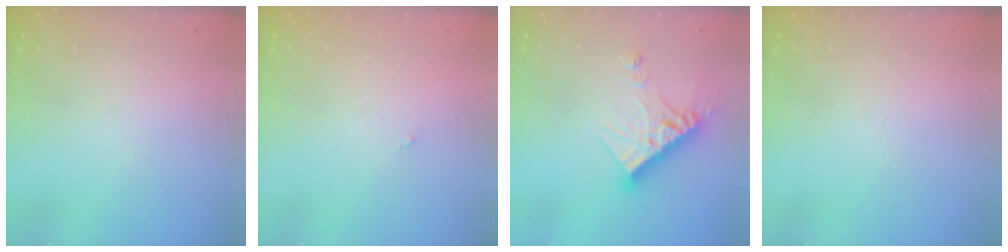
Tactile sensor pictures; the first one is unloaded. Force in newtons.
{"total": 0.0}
{"total": 13.2, "press": 13.1, "slide": 1.2}
{"total": 0.0}